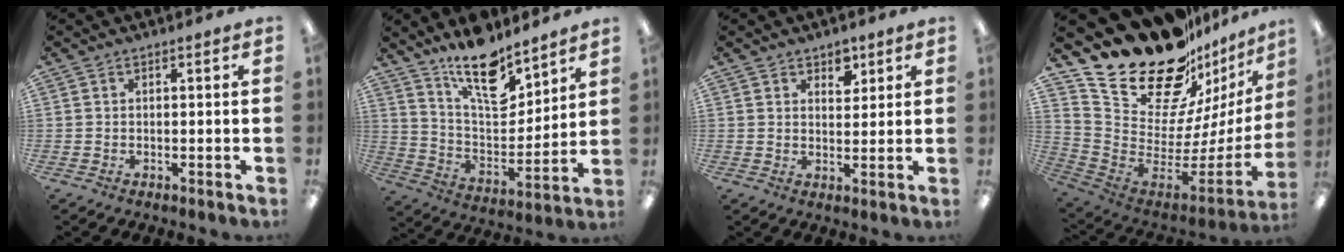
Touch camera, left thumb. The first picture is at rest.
{"total": 16.5, "force": [12.3, 6.7, 8.9], "torque": [-0.143, -0.080, 0.213]}
{"total": 4.5, "force": [3.3, 2.7, 1.4], "torque": [-0.006, -0.016, 0.055]}
{"total": 26.3, "force": [20.5, 12.4, 11.0], "torque": [-0.171, -0.167, 0.395]}